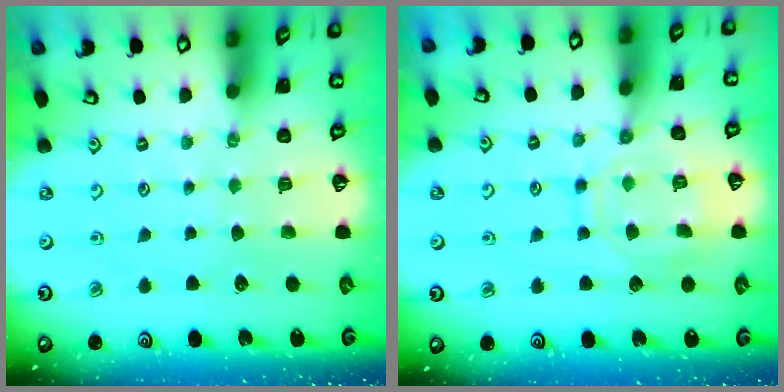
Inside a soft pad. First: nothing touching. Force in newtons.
{"total": 11.8, "press": 11.7, "slide": 1.0}